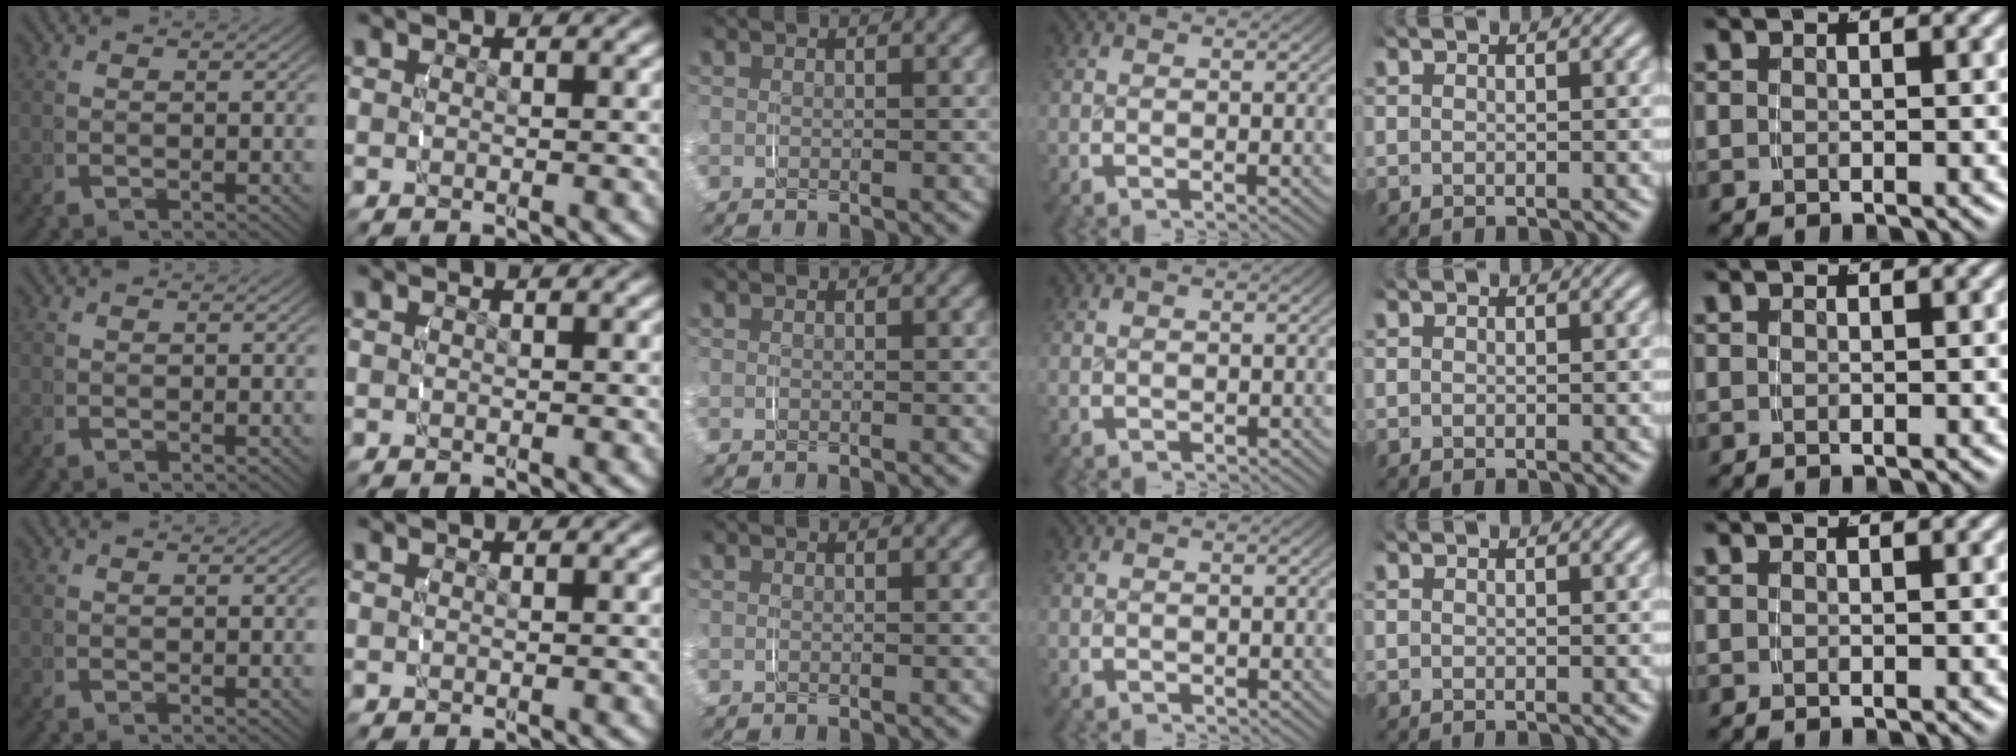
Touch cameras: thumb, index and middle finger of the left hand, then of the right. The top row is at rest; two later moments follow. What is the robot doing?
{"motion": "grasp_and_lifting", "object": "fork"}